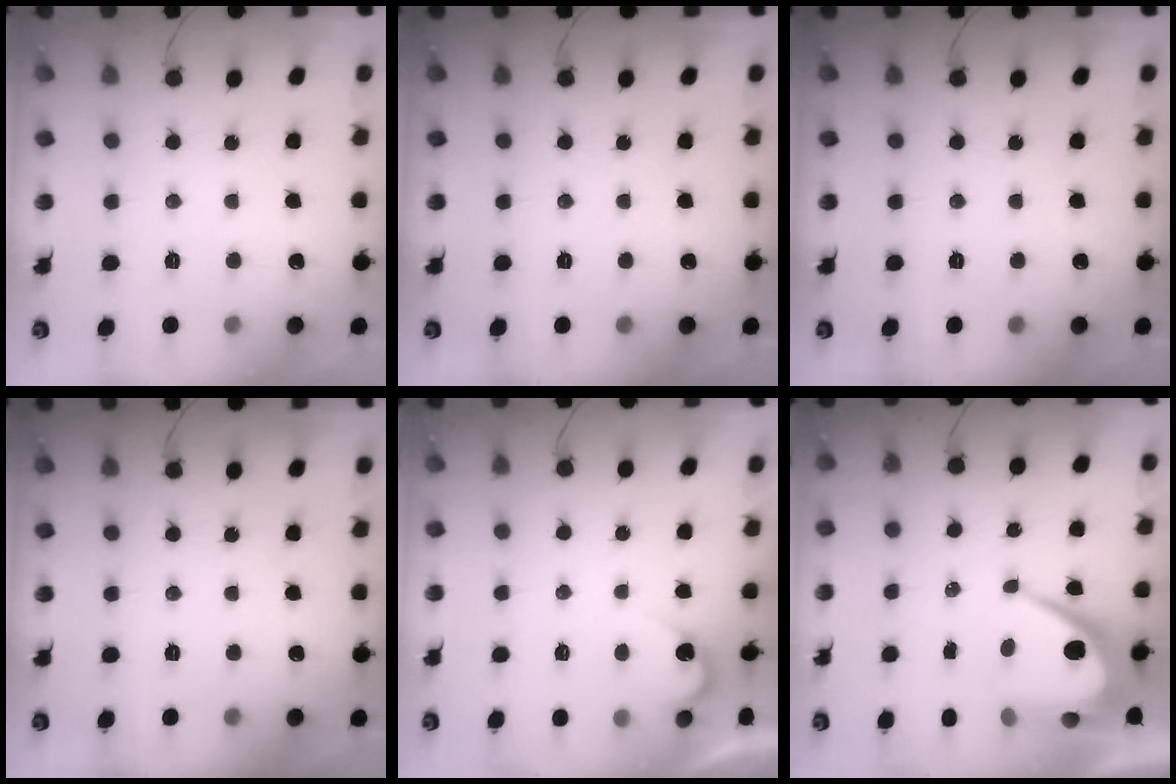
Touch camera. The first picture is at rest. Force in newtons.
{"total": 0.0}
{"total": 0.0}
{"total": 0.0}
{"total": 3.0, "press": 3.0, "slide": 0.3}
{"total": 9.9, "press": 9.9, "slide": 0.4}